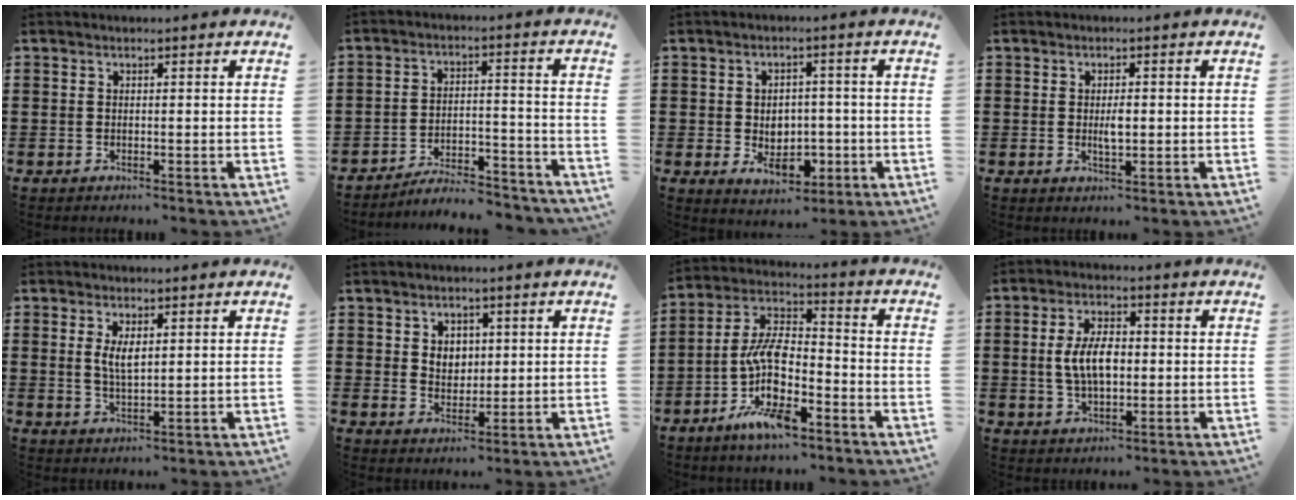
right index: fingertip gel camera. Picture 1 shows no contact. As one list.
[{"total": 5.8, "force": [-5.6, 0.6, 1.6], "torque": [-0.025, 0.009, -0.107]}, {"total": 5.2, "force": [-0.9, 4.2, 3.0], "torque": [-0.038, 0.003, -0.021]}, {"total": 2.5, "force": [0.0, 0.9, 2.4], "torque": [-0.044, -0.001, -0.001]}, {"total": 3.6, "force": [1.0, 1.5, 3.2], "torque": [-0.057, 0.002, 0.015]}, {"total": 3.4, "force": [1.0, 2.9, 1.5], "torque": [-0.031, 0.009, 0.014]}, {"total": 10.8, "force": [-5.0, 4.4, 8.5], "torque": [-0.191, -0.009, -0.099]}, {"total": 6.9, "force": [0.3, 3.6, 5.9], "torque": [-0.118, 0.005, -0.002]}]